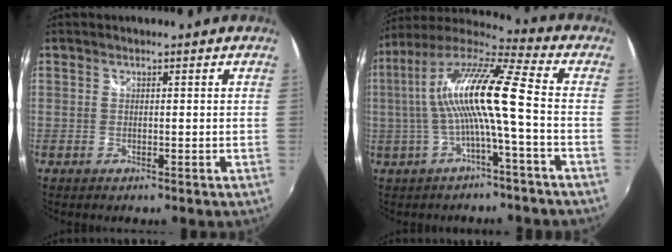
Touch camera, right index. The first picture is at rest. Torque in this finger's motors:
{"motor_torque": [1.68, -0.46, 1.05, 0.21]}